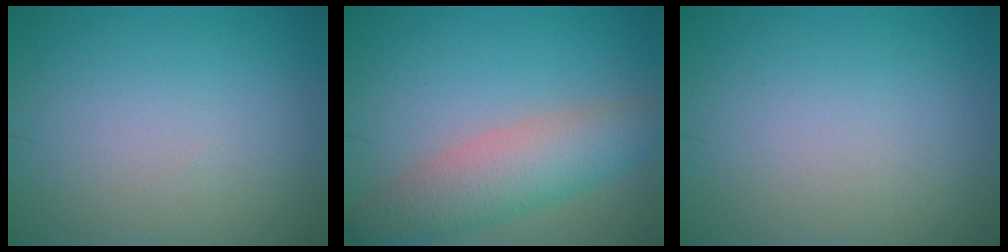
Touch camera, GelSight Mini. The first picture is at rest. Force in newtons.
{"total": 5.4, "press": 5.4, "slide": 0.4}
{"total": 0.0}